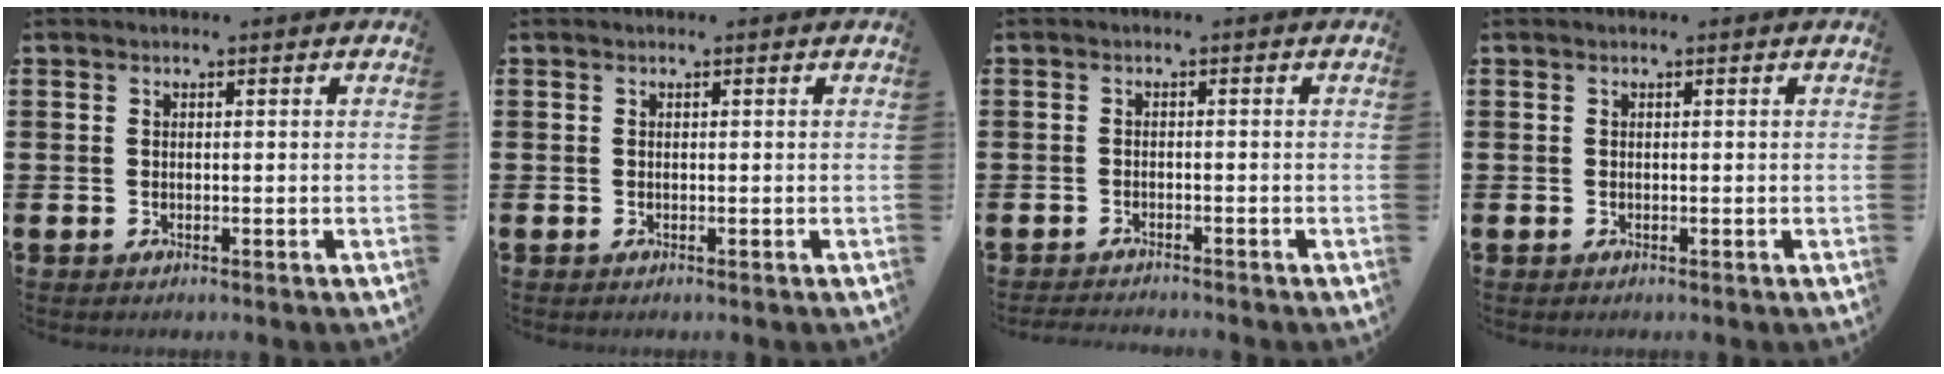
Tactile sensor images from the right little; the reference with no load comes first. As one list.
[{"total": 0.0}, {"total": 1.2, "force": [-1.2, -0.1, 0.0], "torque": [-0.002, 0.001, -0.024]}, {"total": 0.0}]